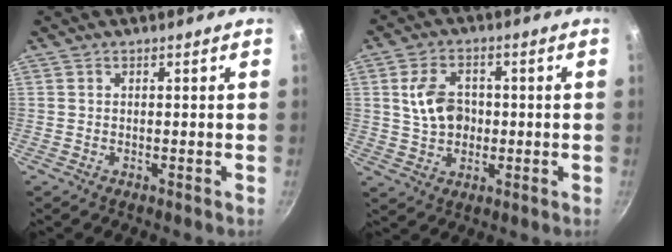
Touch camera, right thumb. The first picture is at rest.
{"total": 8.5, "force": [0.7, 6.3, 5.7], "torque": [-0.086, 0.010, 0.011]}